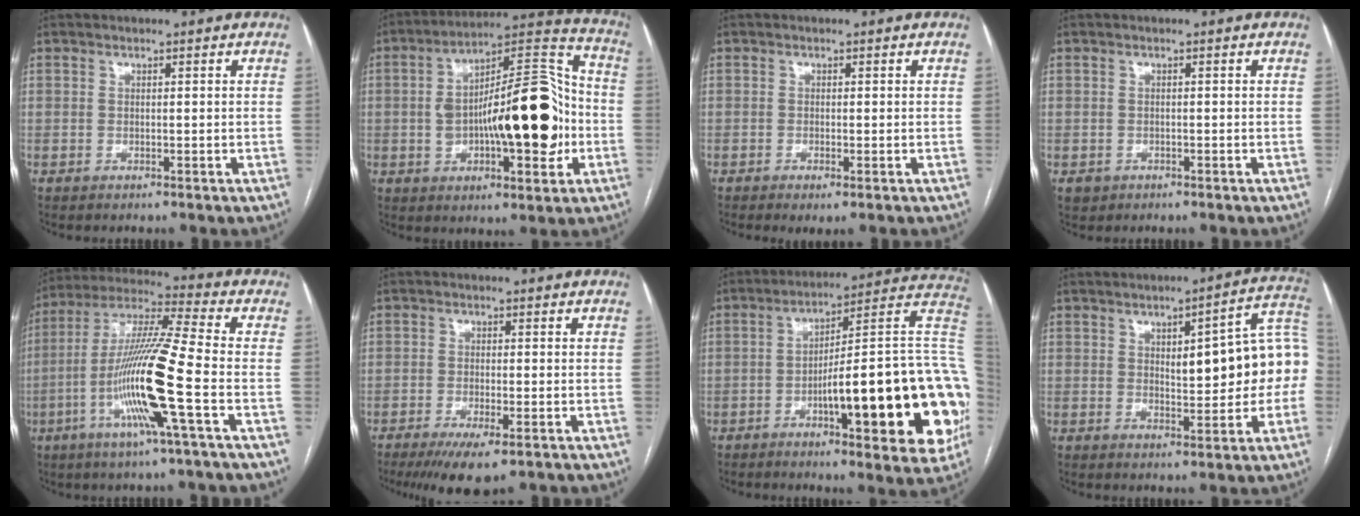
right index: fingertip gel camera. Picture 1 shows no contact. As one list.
[{"total": 21.6, "force": [-2.1, 6.6, 20.4], "torque": [-0.331, 0.033, -0.023]}, {"total": 1.6, "force": [-0.9, 0.3, 1.4], "torque": [-0.020, -0.004, -0.011]}, {"total": 1.4, "force": [-0.7, 1.1, 0.2], "torque": [-0.006, 0.001, -0.005]}, {"total": 16.3, "force": [-4.8, -0.9, 15.5], "torque": [-0.308, -0.010, -0.099]}, {"total": 7.6, "force": [-5.1, 1.6, 5.4], "torque": [-0.083, -0.018, -0.078]}, {"total": 26.6, "force": [-5.7, 4.1, 25.6], "torque": [-0.260, 0.018, -0.072]}, {"total": 13.2, "force": [0.8, 3.5, 12.7], "torque": [-0.163, 0.036, 0.015]}]